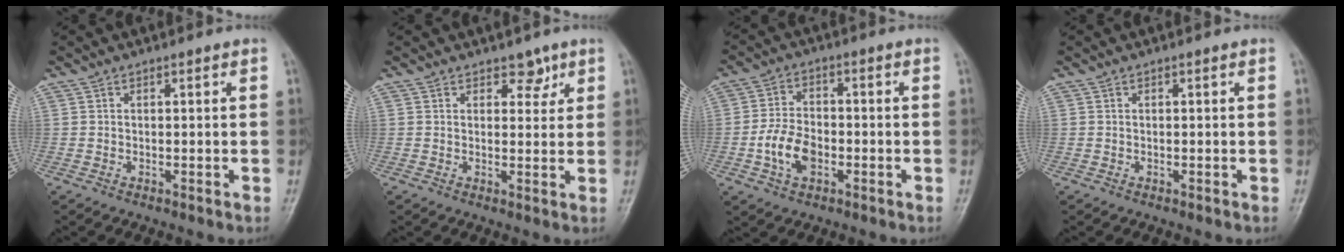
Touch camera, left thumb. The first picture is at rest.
{"total": 3.0, "force": [2.0, 1.8, 1.3], "torque": [0.005, -0.011, 0.026]}
{"total": 7.7, "force": [-2.3, 5.0, 5.3], "torque": [-0.094, 0.014, -0.047]}
{"total": 0.0}